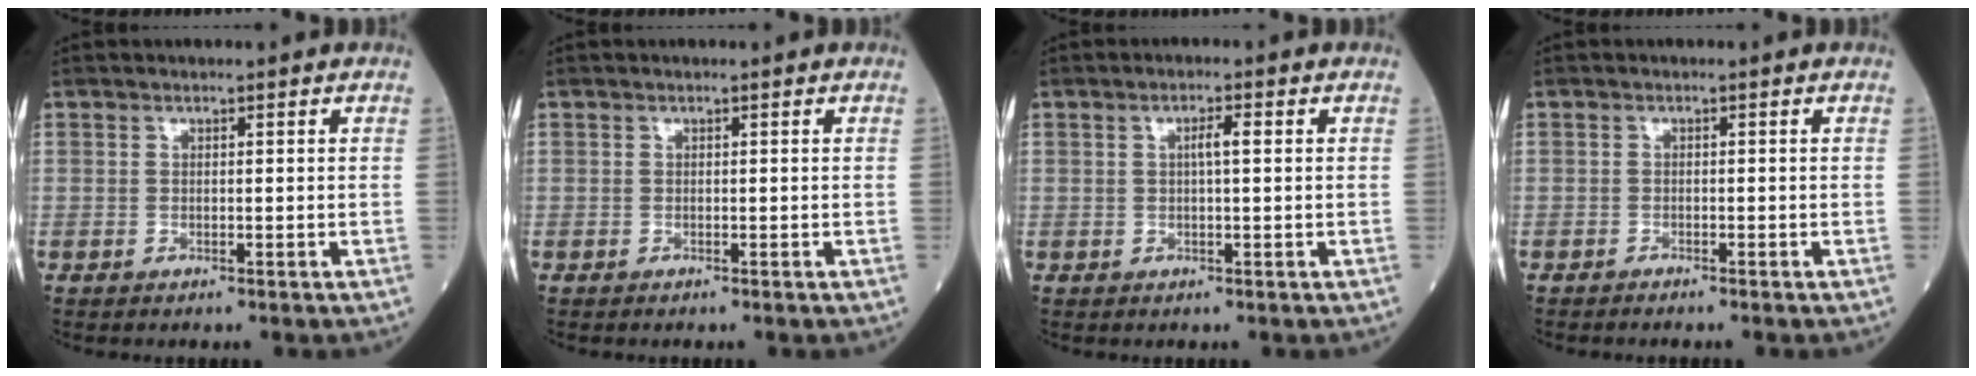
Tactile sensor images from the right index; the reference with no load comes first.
{"total": 0.0}
{"total": 2.1, "force": [0.4, 0.2, 2.1], "torque": [-0.036, 0.004, 0.005]}
{"total": 1.1, "force": [-1.1, -0.1, 0.4], "torque": [-0.011, -0.002, -0.014]}